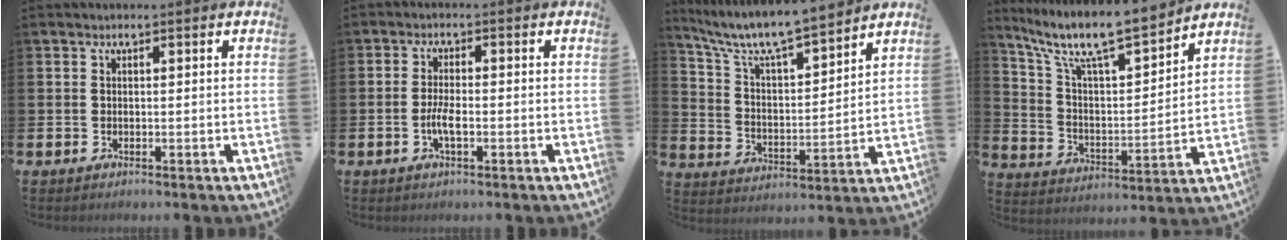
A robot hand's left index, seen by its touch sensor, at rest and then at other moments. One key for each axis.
{"total": 2.8, "fx": -0.8, "fy": 0.8, "fz": 2.6, "tx": -0.051, "ty": -0.002, "tz": -0.018}
{"total": 8.3, "fx": 7.8, "fy": 0.9, "fz": 2.8, "tx": -0.093, "ty": -0.055, "tz": 0.133}
{"total": 10.0, "fx": 8.8, "fy": 1.3, "fz": 4.4, "tx": -0.119, "ty": -0.061, "tz": 0.148}